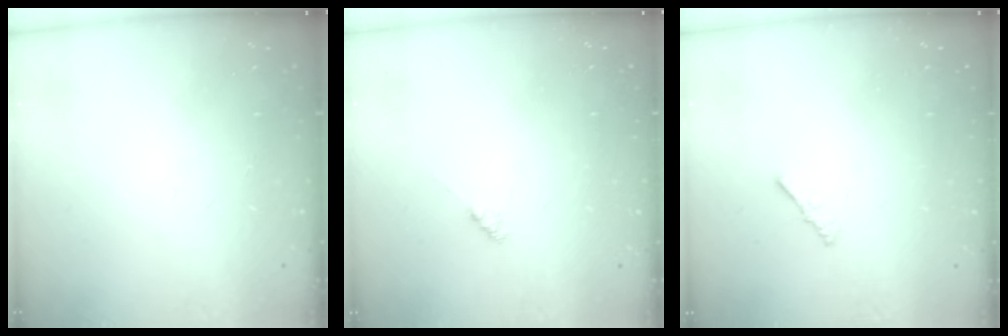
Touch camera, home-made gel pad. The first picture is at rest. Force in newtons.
{"total": 2.1, "press": 2.0, "slide": 0.5}
{"total": 0.7, "press": 0.6, "slide": 0.3}